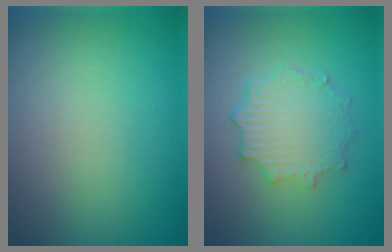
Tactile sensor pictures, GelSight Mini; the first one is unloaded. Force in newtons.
{"total": 4.6, "press": 3.7, "slide": 2.7}